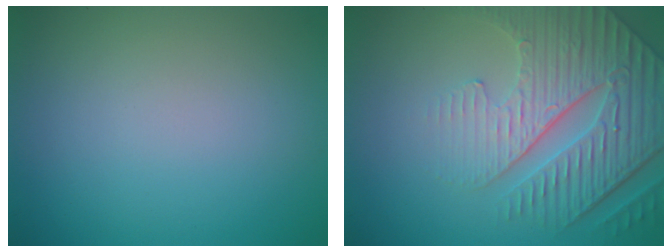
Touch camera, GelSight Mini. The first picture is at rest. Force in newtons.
{"total": 5.7, "press": 5.1, "slide": 2.6}